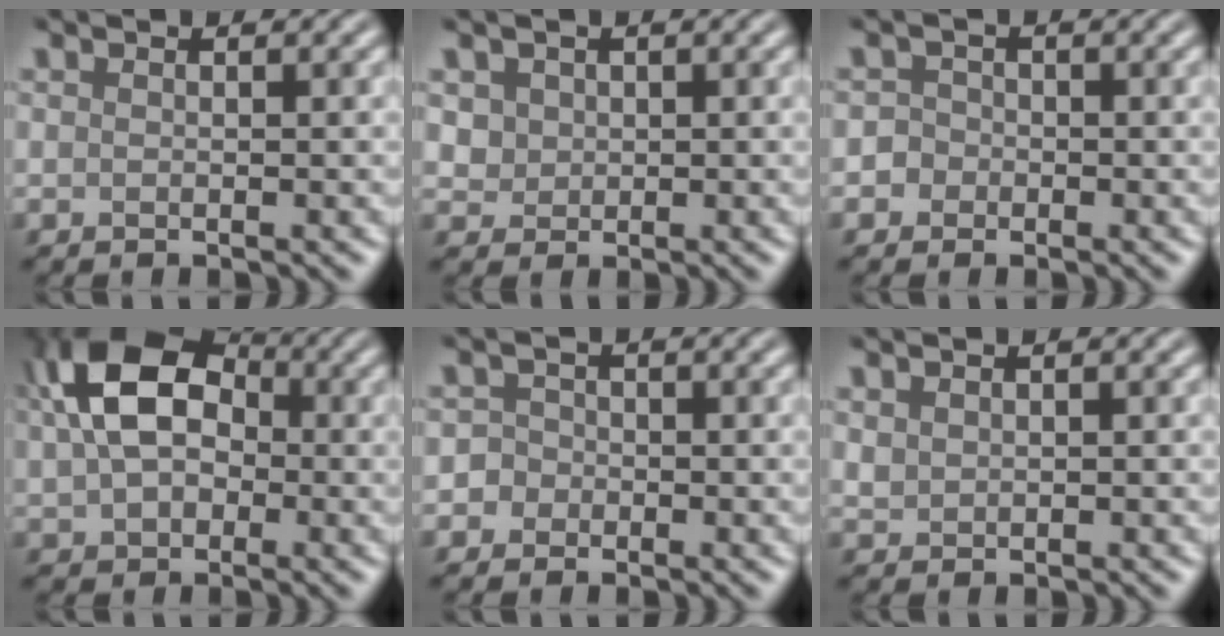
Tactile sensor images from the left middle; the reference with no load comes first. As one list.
[{"total": 2.0, "force": [0.8, 1.7, 0.7], "torque": [-0.024, -0.004, 0.029]}, {"total": 2.1, "force": [-0.4, 1.9, 0.5], "torque": [0.013, 0.013, -0.026]}, {"total": 10.5, "force": [1.8, 7.2, 7.4], "torque": [-0.140, 0.020, 0.023]}, {"total": 2.5, "force": [-0.7, 2.3, 0.5], "torque": [0.018, 0.013, -0.033]}, {"total": 0.9, "force": [0.5, 0.7, 0.3], "torque": [-0.009, -0.002, 0.015]}]